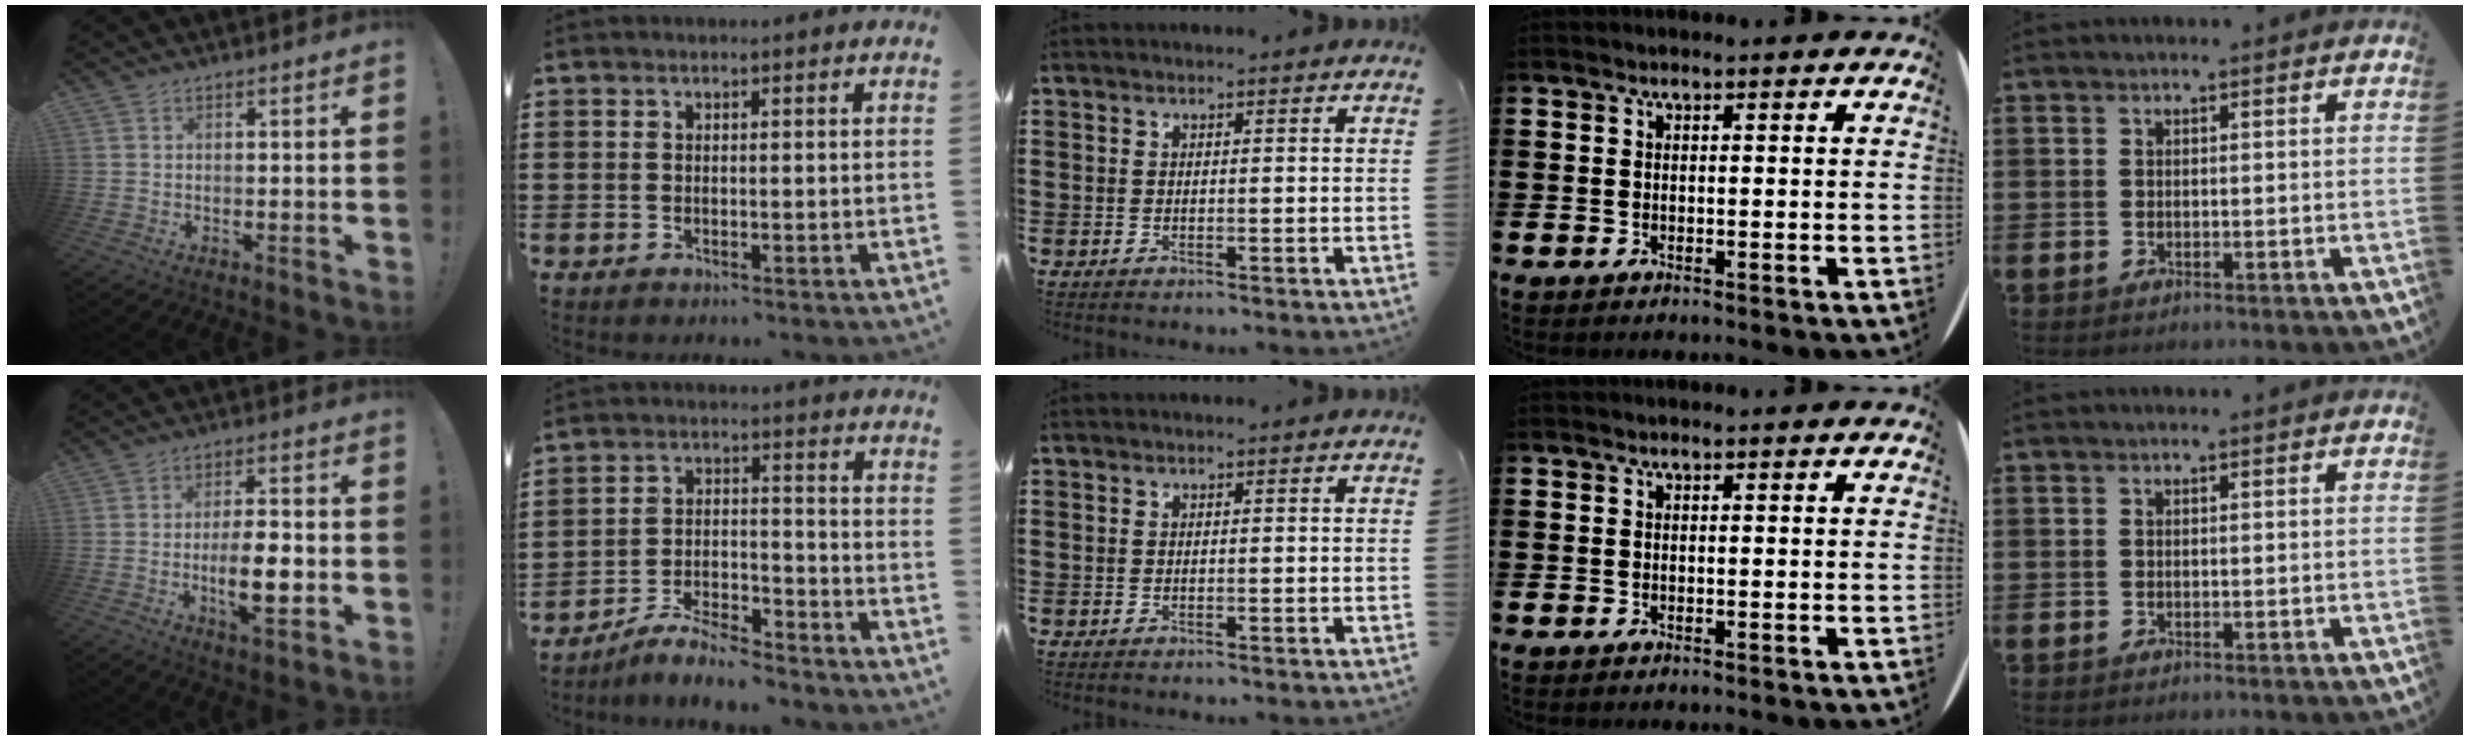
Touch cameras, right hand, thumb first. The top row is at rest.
{"thumb": {"total": 11.1, "force": [-2.6, 3.4, 10.2], "torque": [-0.169, 0.000, -0.050]}, "index": {"total": 6.1, "force": [-5.8, 0.5, 1.9], "torque": [-0.043, 0.003, -0.113]}}